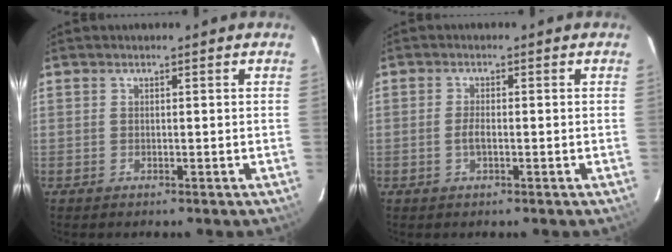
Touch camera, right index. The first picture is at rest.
{"total": 1.9, "force": [-0.5, 0.6, 1.7], "torque": [-0.036, 0.001, -0.011]}